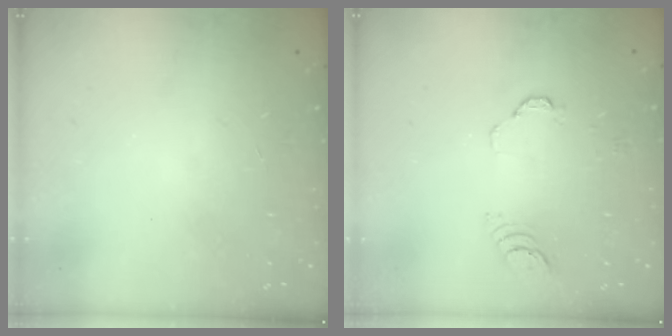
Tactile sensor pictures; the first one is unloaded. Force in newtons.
{"total": 3.0, "press": 3.0, "slide": 0.3}